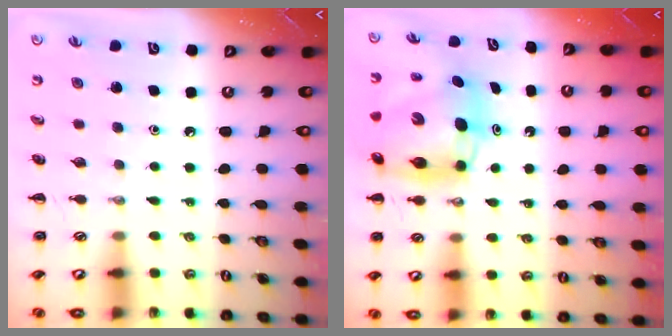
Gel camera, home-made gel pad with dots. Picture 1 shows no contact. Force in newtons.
{"total": 8.8, "press": 8.5, "slide": 2.4}